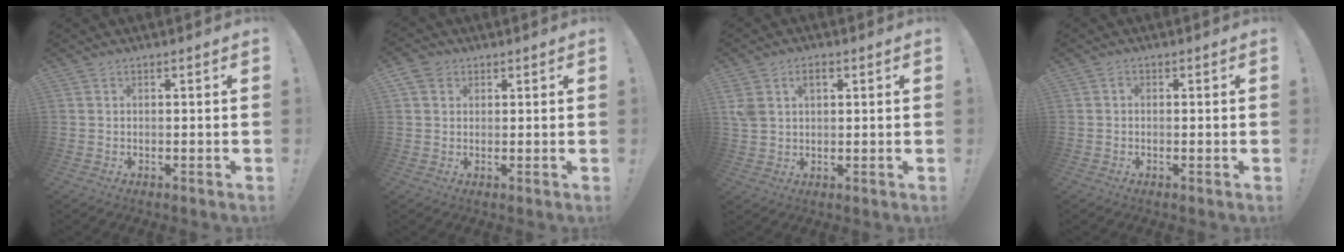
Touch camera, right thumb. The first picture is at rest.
{"total": 4.5, "force": [2.2, 3.6, 1.8], "torque": [-0.026, -0.002, 0.041]}
{"total": 5.3, "force": [2.1, 3.8, 3.1], "torque": [-0.060, -0.001, 0.036]}
{"total": 0.9, "force": [-0.4, 0.5, 0.6], "torque": [-0.015, 0.005, -0.008]}